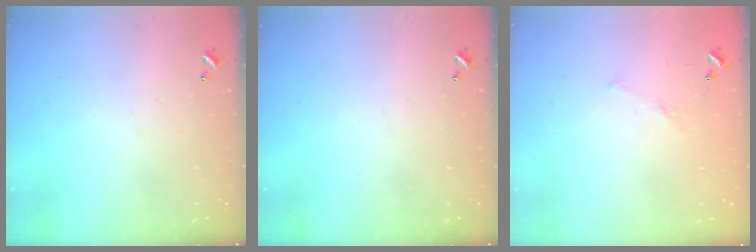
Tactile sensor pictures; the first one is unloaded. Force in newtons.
{"total": 0.0}
{"total": 4.7, "press": 4.6, "slide": 1.0}